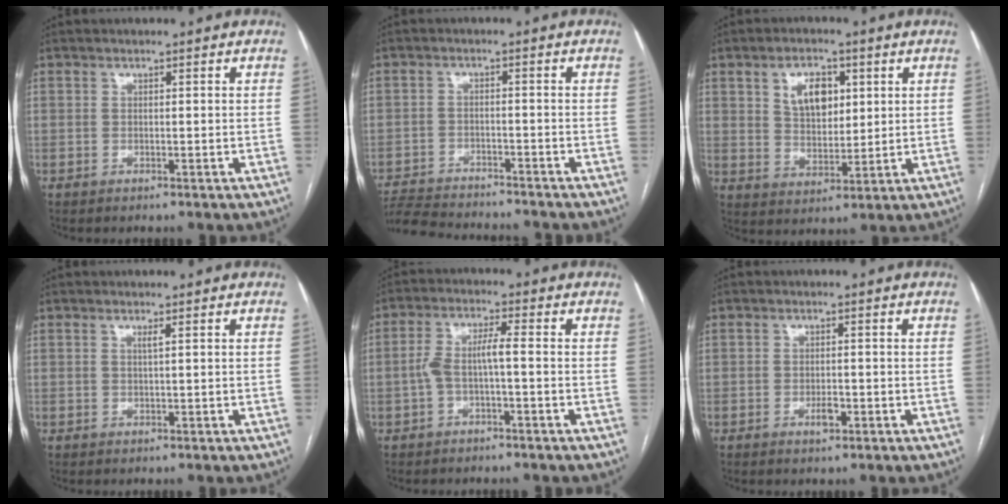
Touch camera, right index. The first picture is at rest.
{"total": 12.8, "force": [-12.0, 1.8, 4.0], "torque": [-0.075, 0.002, -0.183]}
{"total": 7.4, "force": [2.8, 4.4, 5.2], "torque": [-0.093, 0.010, 0.058]}
{"total": 0.5, "force": [0.2, -0.1, 0.5], "torque": [-0.013, 0.000, 0.004]}
{"total": 4.9, "force": [-1.1, 0.8, 4.7], "torque": [-0.099, 0.024, -0.020]}
{"total": 1.9, "force": [-1.0, 0.8, 1.5], "torque": [-0.025, 0.002, -0.014]}